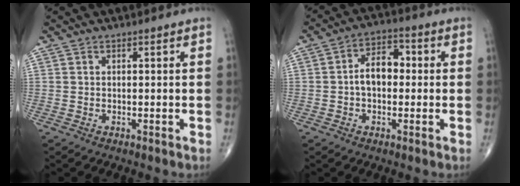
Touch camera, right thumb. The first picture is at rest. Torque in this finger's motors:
{"motor_torque": [1.50, 1.54, 1.13, 0.18, 0.09]}